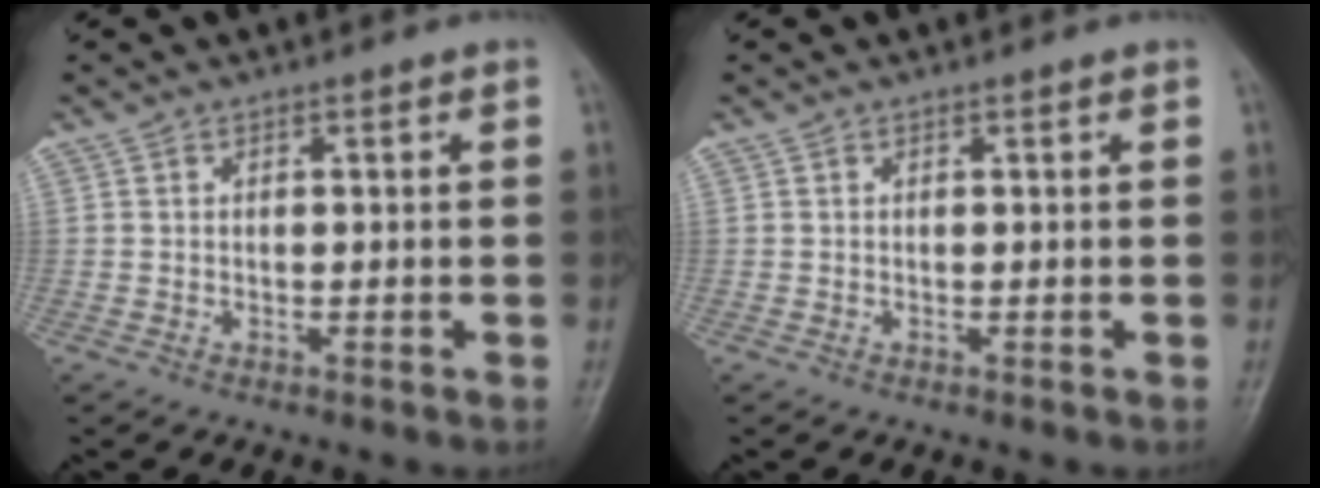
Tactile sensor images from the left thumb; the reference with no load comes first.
{"total": 0.0}